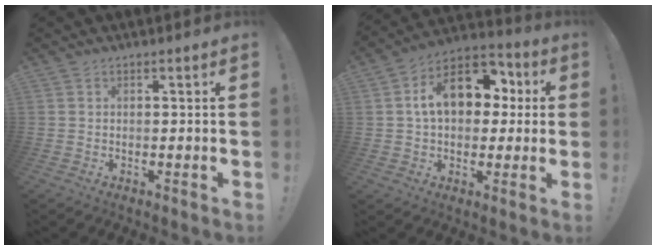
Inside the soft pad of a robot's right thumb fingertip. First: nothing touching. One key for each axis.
{"total": 15.9, "fx": 3.8, "fy": 10.8, "fz": 11.1, "tx": -0.160, "ty": 0.002, "tz": 0.070}